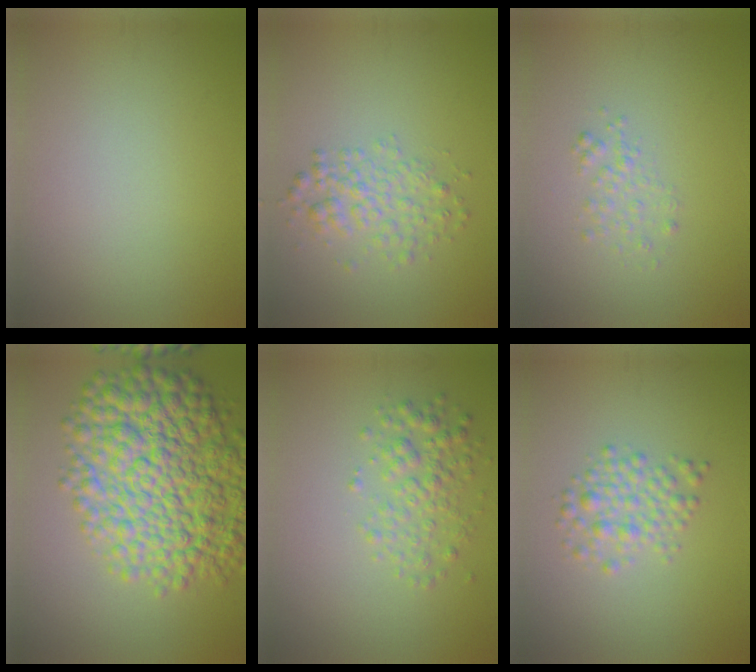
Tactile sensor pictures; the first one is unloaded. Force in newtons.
{"total": 2.8, "press": 2.8, "slide": 0.1}
{"total": 1.4, "press": 1.4, "slide": 0.1}
{"total": 11.5, "press": 11.4, "slide": 0.2}
{"total": 3.0, "press": 3.0, "slide": 0.1}
{"total": 2.8, "press": 2.8, "slide": 0.1}